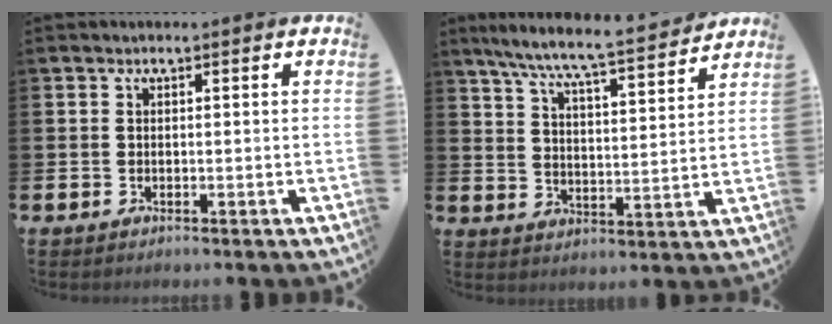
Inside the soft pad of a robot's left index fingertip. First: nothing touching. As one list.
[{"total": 8.1, "force": [7.5, 0.2, 3.1], "torque": [-0.079, -0.055, 0.129]}]